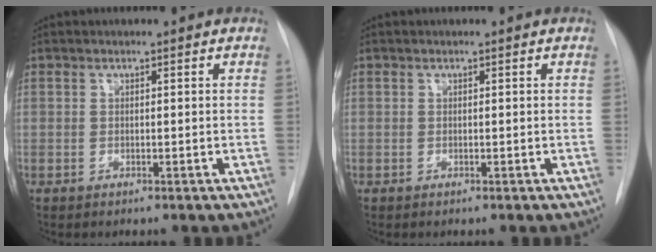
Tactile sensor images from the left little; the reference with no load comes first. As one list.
[{"total": 0.0}]